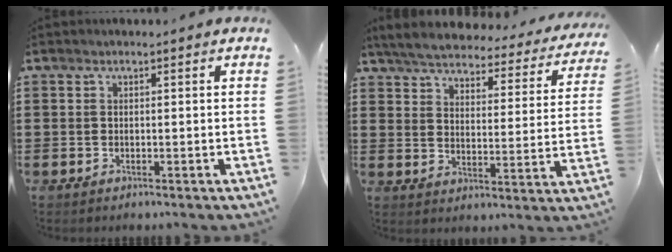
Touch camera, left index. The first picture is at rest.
{"total": 4.9, "force": [4.7, 0.3, 1.3], "torque": [-0.053, -0.035, 0.077]}